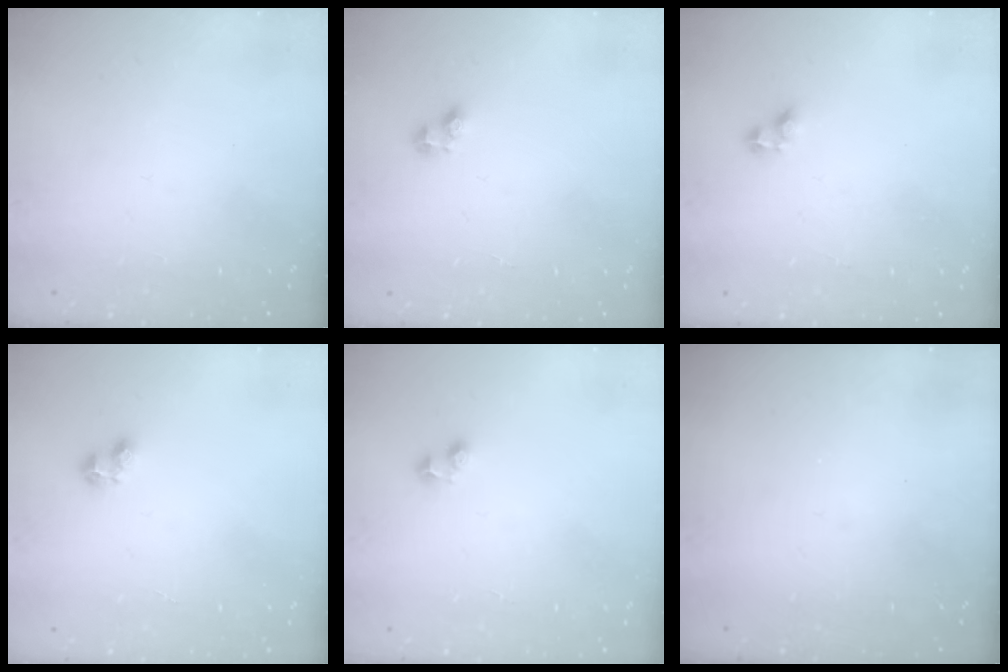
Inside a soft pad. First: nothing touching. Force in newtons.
{"total": 2.5, "press": 2.5, "slide": 0.2}
{"total": 3.7, "press": 3.7, "slide": 0.6}
{"total": 3.8, "press": 3.8, "slide": 0.7}
{"total": 3.7, "press": 3.6, "slide": 1.1}
{"total": 0.0}